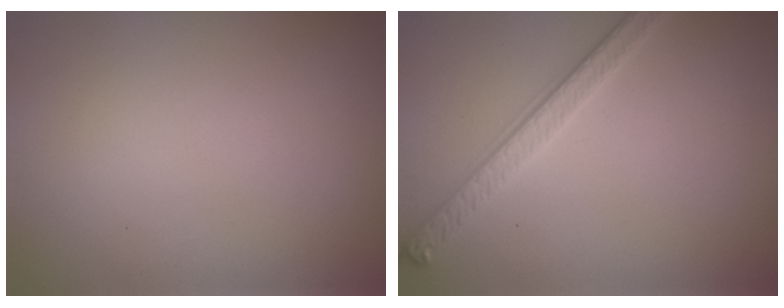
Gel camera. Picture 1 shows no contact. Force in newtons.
{"total": 2.8, "press": 2.6, "slide": 1.1}